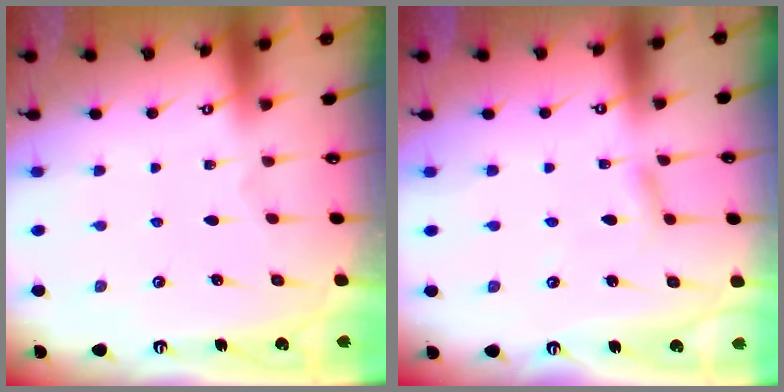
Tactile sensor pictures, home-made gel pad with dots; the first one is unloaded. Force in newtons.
{"total": 5.3, "press": 5.3, "slide": 0.3}